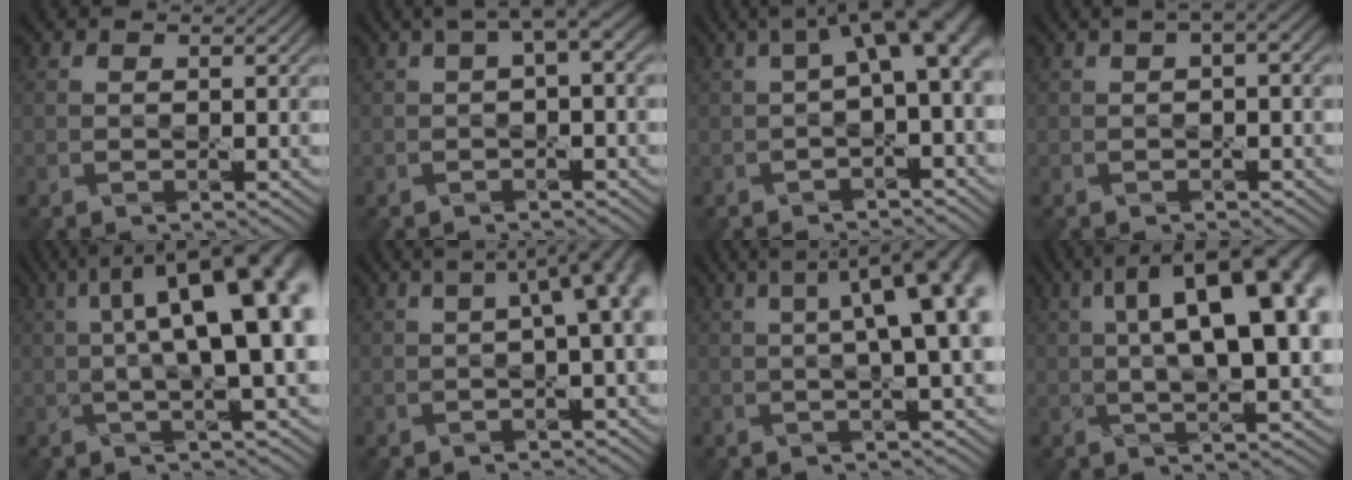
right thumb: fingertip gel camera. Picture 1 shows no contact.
{"total": 4.2, "force": [1.2, 1.0, 3.9], "torque": [-0.059, 0.015, 0.017]}
{"total": 7.5, "force": [1.1, 2.4, 7.0], "torque": [-0.099, 0.017, 0.014]}
{"total": 3.2, "force": [1.0, 0.8, 3.0], "torque": [-0.051, 0.012, 0.010]}
{"total": 15.9, "force": [3.0, 5.1, 14.7], "torque": [-0.190, 0.032, 0.042]}
{"total": 9.3, "force": [1.1, 3.3, 8.6], "torque": [-0.077, 0.034, 0.008]}
{"total": 12.9, "force": [2.6, 3.9, 12.0], "torque": [-0.117, 0.049, 0.026]}
{"total": 16.8, "force": [4.2, 6.4, 14.9], "torque": [-0.209, 0.041, 0.051]}